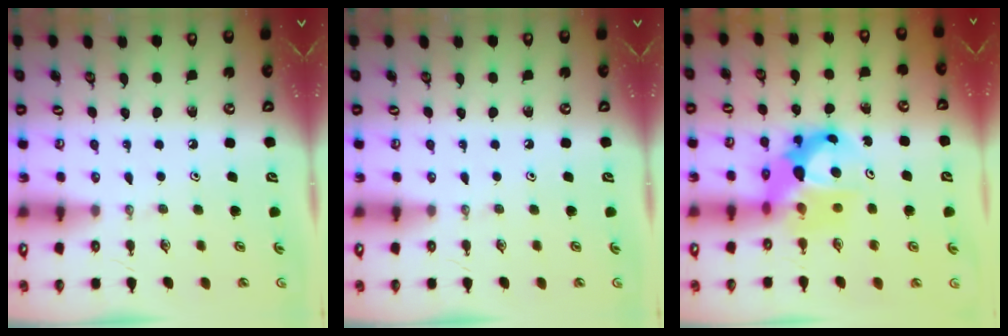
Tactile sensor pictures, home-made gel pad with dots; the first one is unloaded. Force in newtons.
{"total": 0.0}
{"total": 9.3, "press": 9.3, "slide": 0.6}